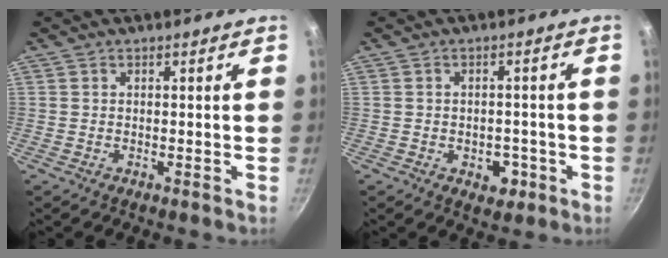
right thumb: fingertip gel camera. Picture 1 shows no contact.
{"total": 4.6, "force": [-1.8, 3.1, 2.8], "torque": [-0.021, 0.007, -0.017]}